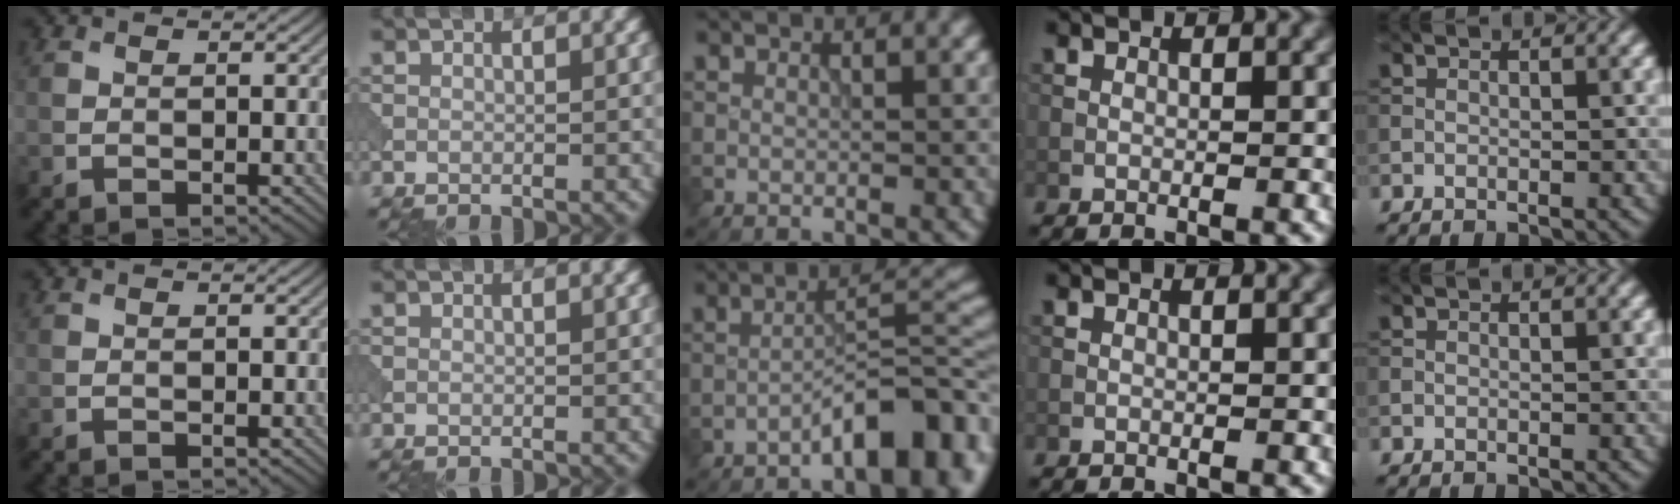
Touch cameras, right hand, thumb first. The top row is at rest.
{"middle": {"total": 7.3, "force": [-4.3, 2.1, 5.6], "torque": [-0.074, 0.019, -0.071]}}